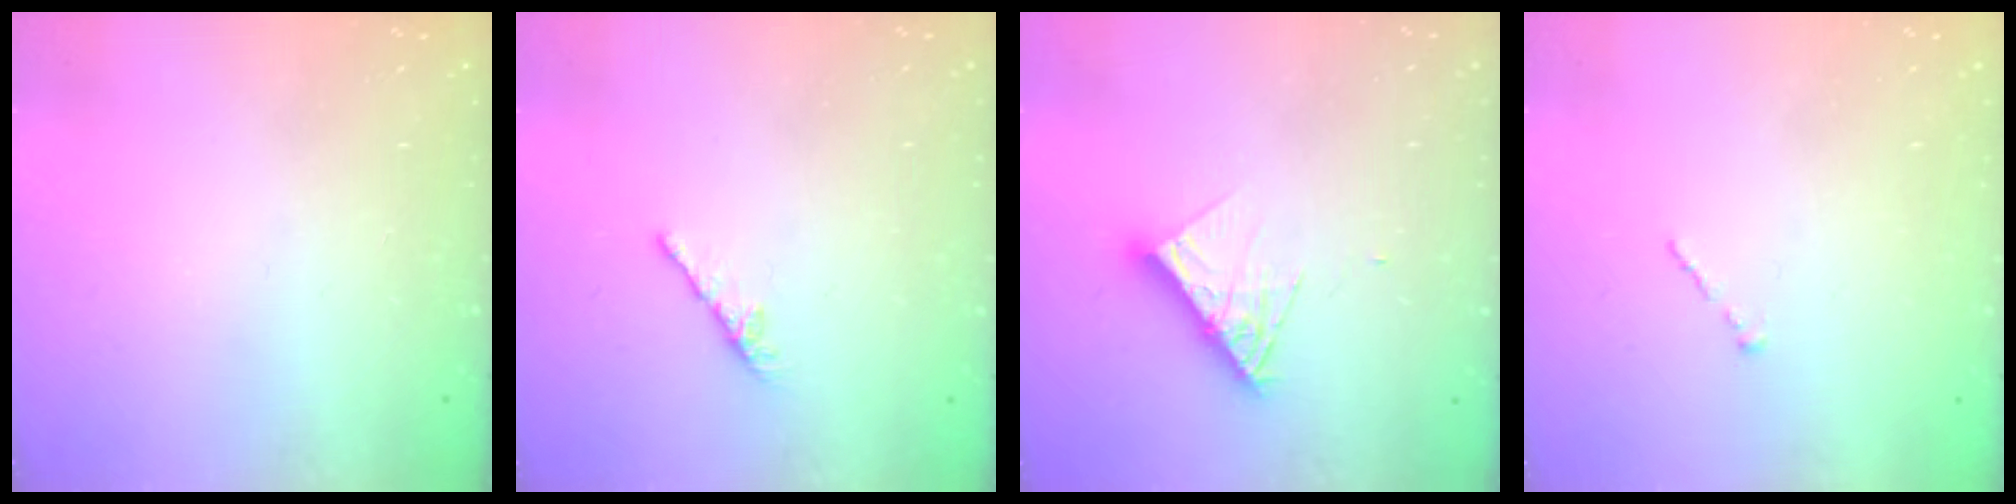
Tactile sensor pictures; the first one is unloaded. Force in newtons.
{"total": 0.0}
{"total": 9.3, "press": 9.2, "slide": 0.8}
{"total": 0.0}